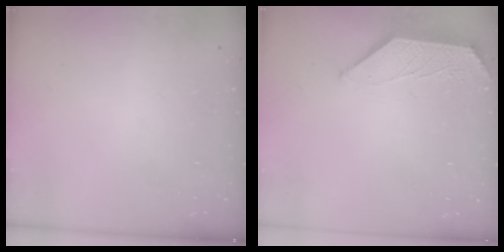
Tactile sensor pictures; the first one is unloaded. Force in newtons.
{"total": 0.5, "press": 0.5, "slide": 0.2}